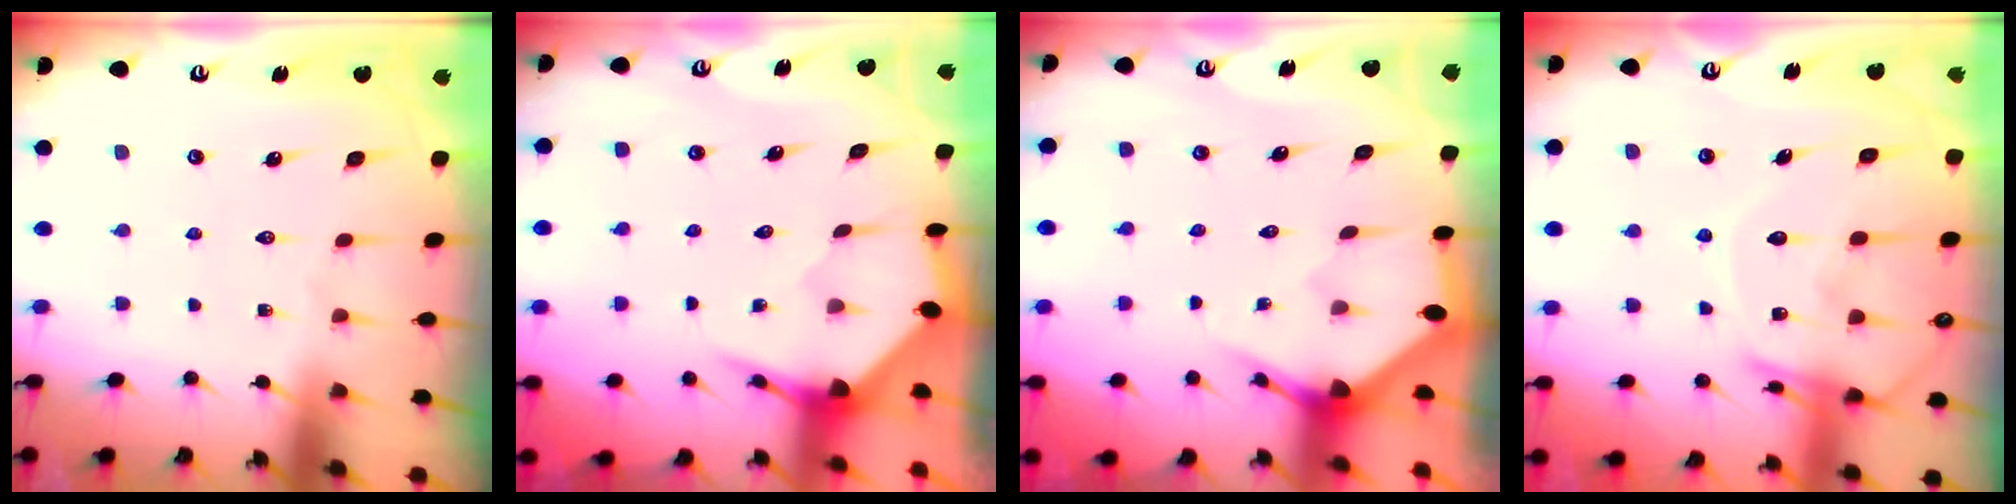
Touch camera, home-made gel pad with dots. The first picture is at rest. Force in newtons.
{"total": 3.5, "press": 3.5, "slide": 0.4}
{"total": 3.1, "press": 3.1, "slide": 0.2}
{"total": 14.2, "press": 14.1, "slide": 1.2}